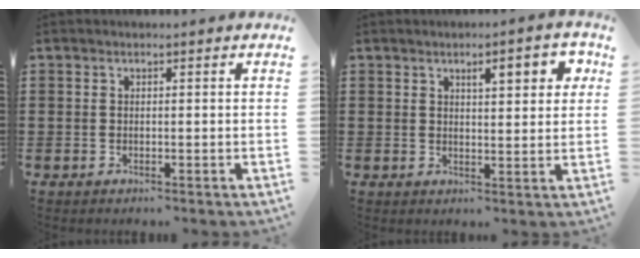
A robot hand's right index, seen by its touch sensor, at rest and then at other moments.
{"total": 4.5, "force": [2.1, 1.4, 3.8], "torque": [-0.047, -0.005, 0.026]}